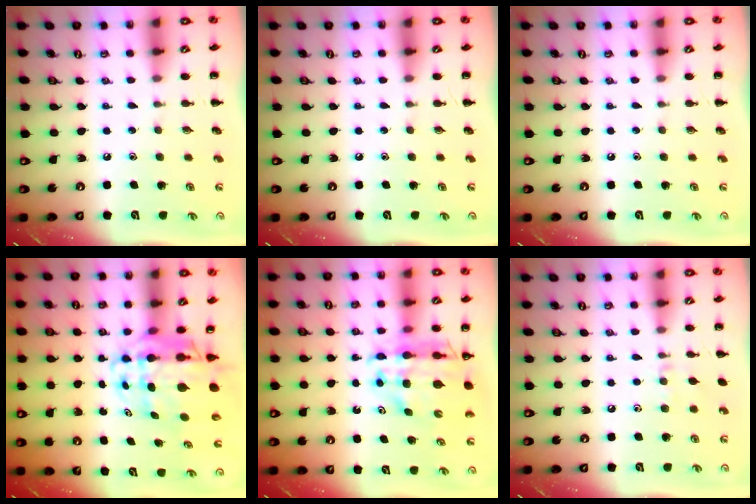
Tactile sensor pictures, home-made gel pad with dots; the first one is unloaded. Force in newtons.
{"total": 0.0}
{"total": 0.0}
{"total": 10.4, "press": 10.0, "slide": 2.8}
{"total": 11.9, "press": 11.4, "slide": 3.2}
{"total": 5.4, "press": 5.1, "slide": 1.8}